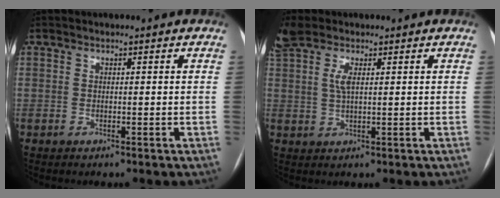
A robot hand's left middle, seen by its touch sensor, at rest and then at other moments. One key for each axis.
{"total": 4.9, "fx": 2.4, "fy": 1.8, "fz": 3.9, "tx": -0.105, "ty": 0.014, "tz": 0.051}